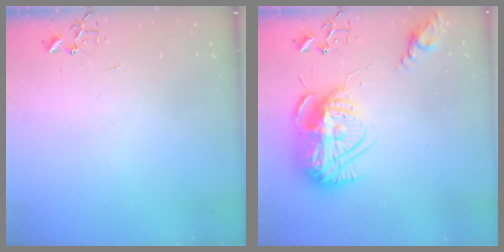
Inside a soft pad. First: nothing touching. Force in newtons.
{"total": 18.7, "press": 18.6, "slide": 1.7}